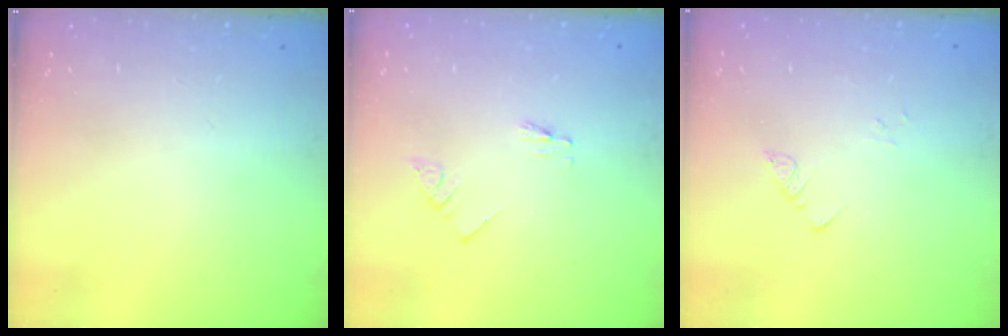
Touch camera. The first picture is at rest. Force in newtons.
{"total": 0.0}
{"total": 1.5, "press": 1.4, "slide": 0.1}